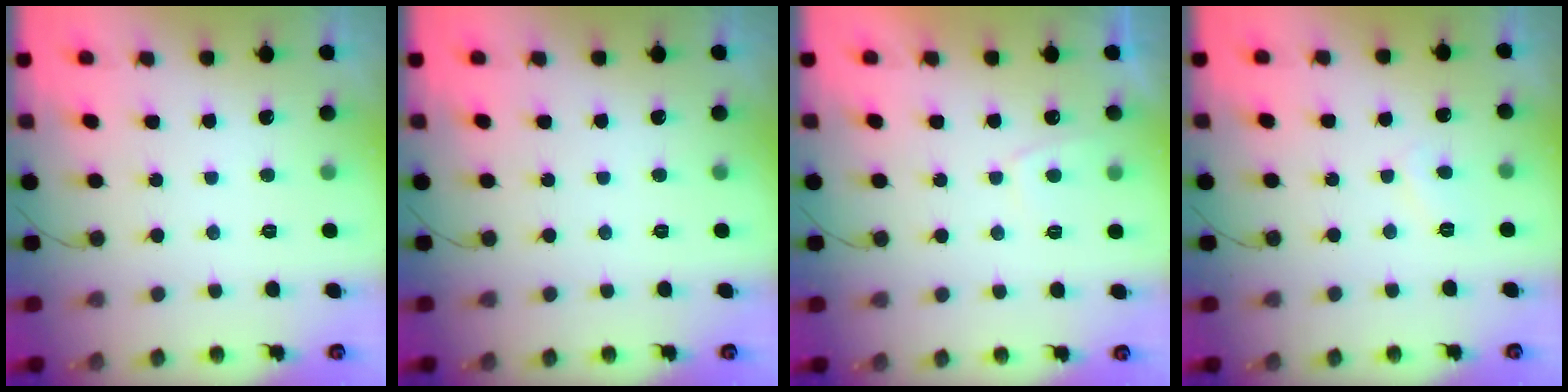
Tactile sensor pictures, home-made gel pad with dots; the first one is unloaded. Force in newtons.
{"total": 0.0}
{"total": 1.8, "press": 1.7, "slide": 0.7}
{"total": 3.8, "press": 3.7, "slide": 0.5}